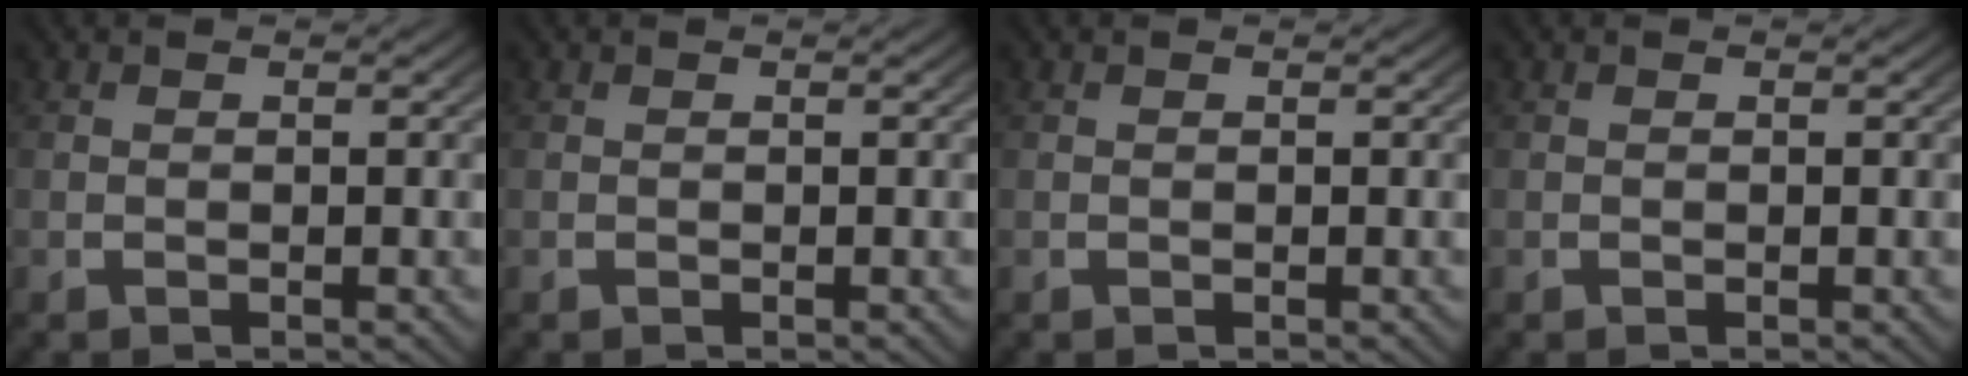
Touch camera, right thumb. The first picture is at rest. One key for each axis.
{"total": 0.0}
{"total": 0.0}
{"total": 0.0}